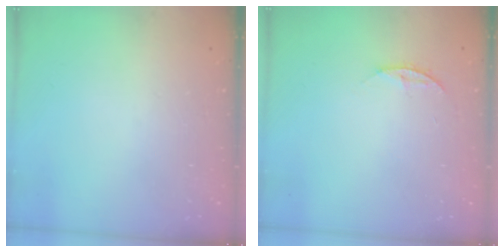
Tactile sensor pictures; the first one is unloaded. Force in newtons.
{"total": 4.4, "press": 4.4, "slide": 0.5}